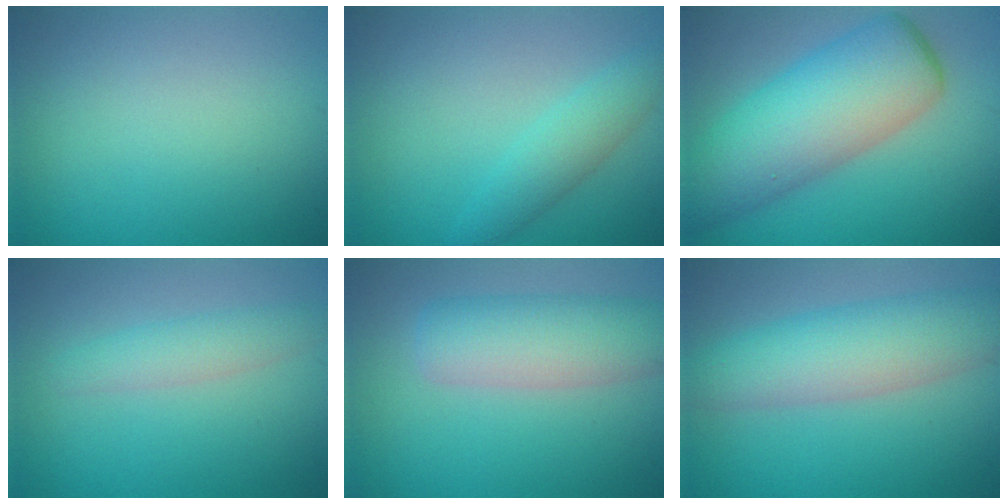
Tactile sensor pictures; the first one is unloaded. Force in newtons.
{"total": 2.8, "press": 2.8, "slide": 0.2}
{"total": 7.9, "press": 7.9, "slide": 0.3}
{"total": 2.5, "press": 2.5, "slide": 0.1}
{"total": 6.0, "press": 6.0, "slide": 0.3}
{"total": 6.7, "press": 6.7, "slide": 0.2}